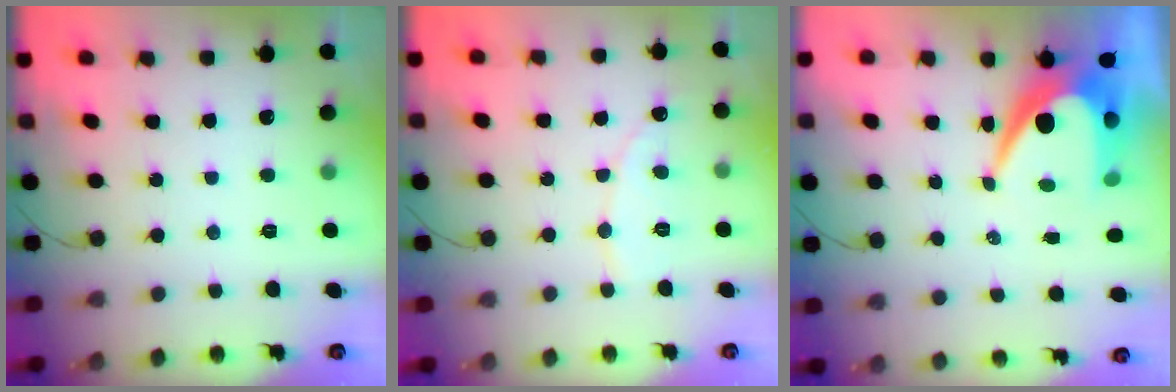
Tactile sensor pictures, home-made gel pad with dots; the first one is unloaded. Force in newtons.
{"total": 6.8, "press": 6.8, "slide": 0.5}
{"total": 10.5, "press": 10.5, "slide": 0.7}